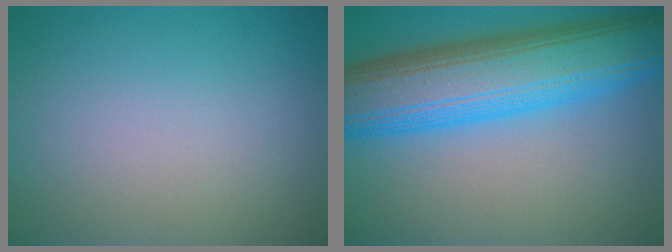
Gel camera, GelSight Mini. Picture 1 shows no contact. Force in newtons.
{"total": 12.0, "press": 12.0, "slide": 0.3}